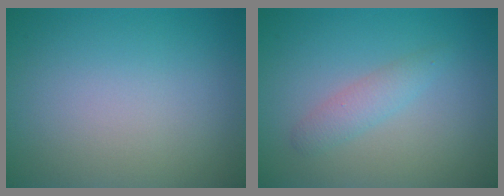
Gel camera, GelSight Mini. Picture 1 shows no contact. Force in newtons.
{"total": 1.8, "press": 1.8, "slide": 0.0}